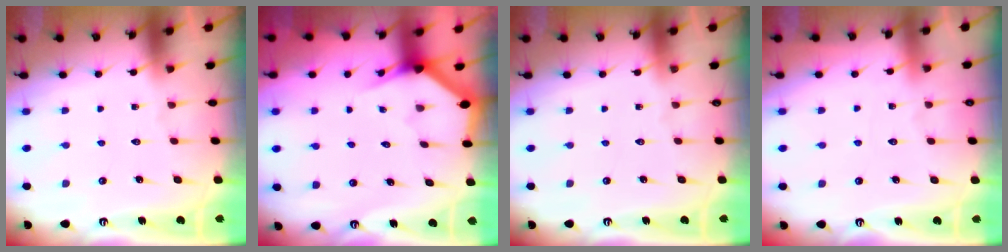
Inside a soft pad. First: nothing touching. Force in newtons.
{"total": 3.0, "press": 3.0, "slide": 0.1}
{"total": 0.0}
{"total": 3.3, "press": 3.2, "slide": 0.4}